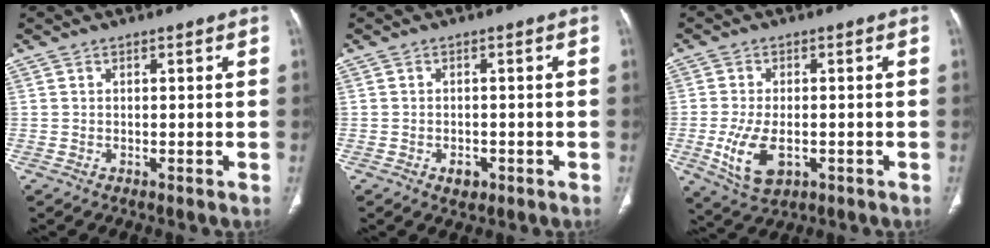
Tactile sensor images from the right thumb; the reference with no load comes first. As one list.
[{"total": 2.4, "force": [-1.1, 1.7, 1.4], "torque": [-0.013, 0.003, -0.010]}, {"total": 8.7, "force": [-2.2, 4.9, 6.9], "torque": [-0.136, -0.004, -0.028]}]